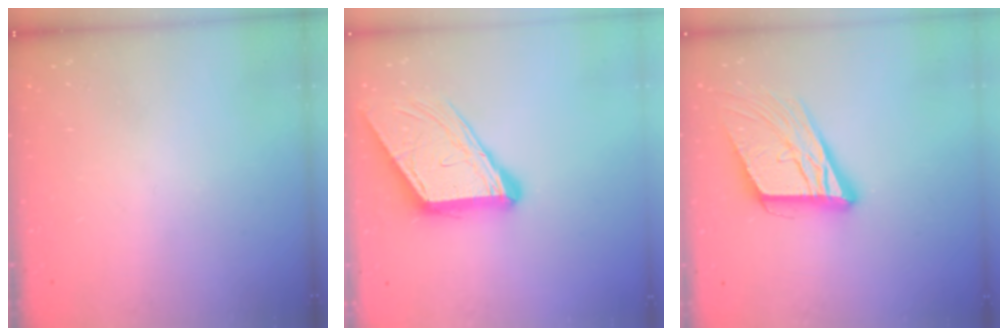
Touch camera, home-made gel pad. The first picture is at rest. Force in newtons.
{"total": 14.0, "press": 13.9, "slide": 1.9}
{"total": 16.9, "press": 16.5, "slide": 3.6}